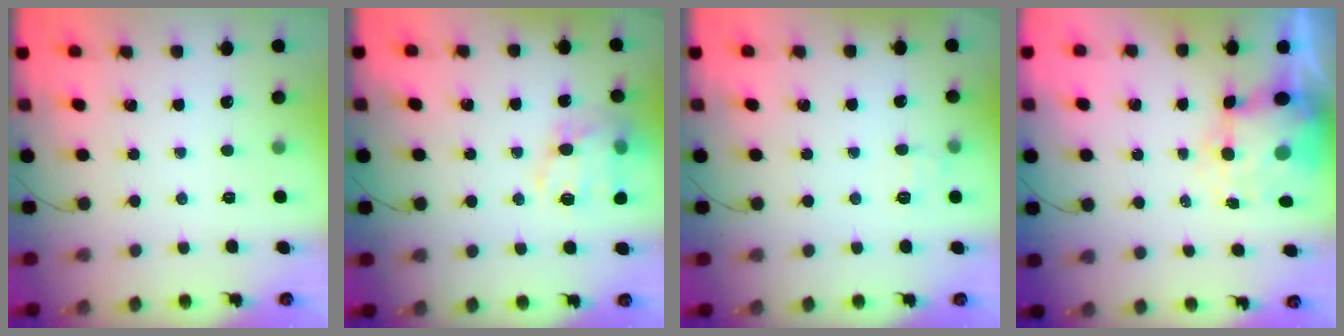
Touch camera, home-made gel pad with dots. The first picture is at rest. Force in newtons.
{"total": 16.4, "press": 16.1, "slide": 2.7}
{"total": 6.3, "press": 6.0, "slide": 1.9}
{"total": 8.2, "press": 8.0, "slide": 1.9}